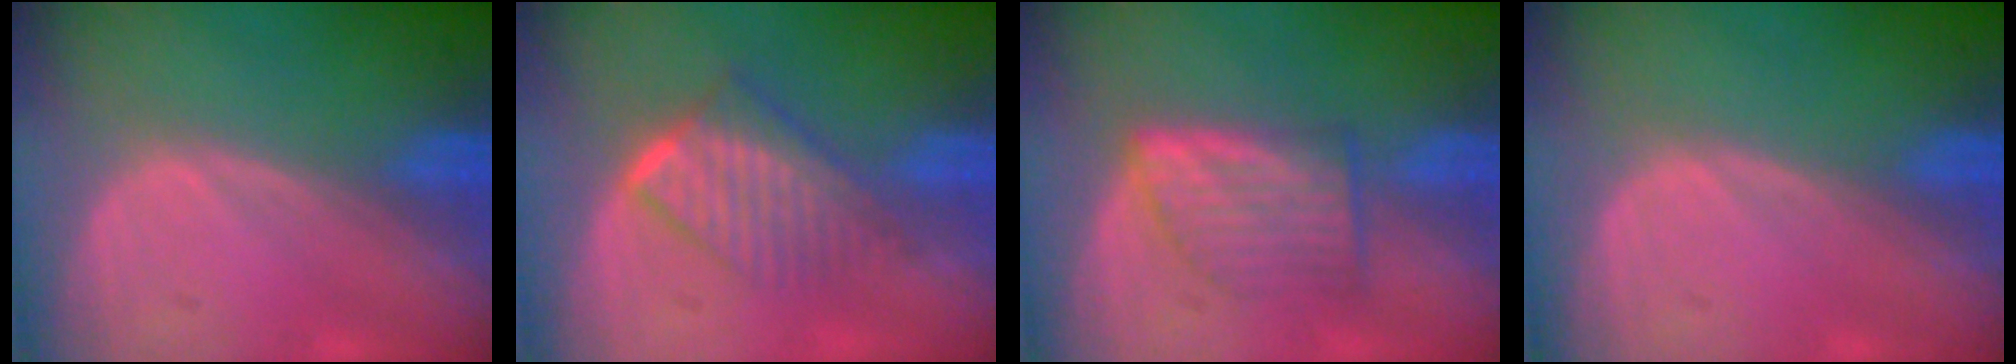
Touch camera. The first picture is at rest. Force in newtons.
{"total": 6.7, "press": 5.8, "slide": 3.3}
{"total": 5.7, "press": 5.6, "slide": 1.0}
{"total": 0.0}